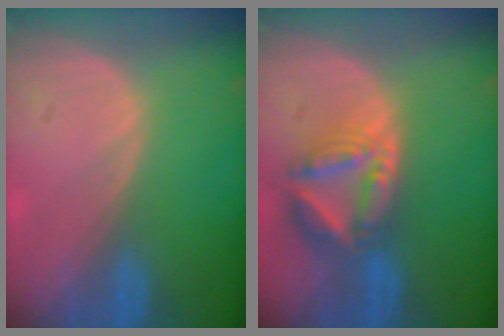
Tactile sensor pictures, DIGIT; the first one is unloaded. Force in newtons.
{"total": 8.2, "press": 7.1, "slide": 4.2}